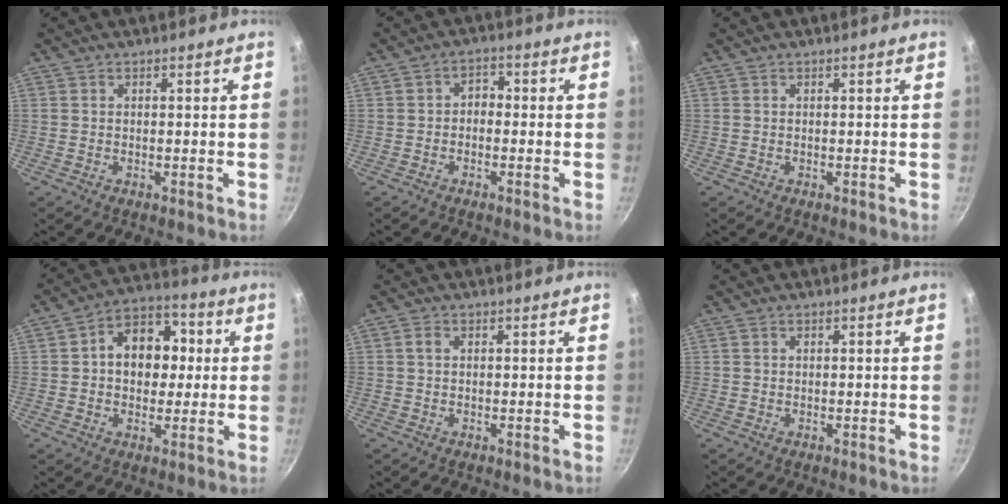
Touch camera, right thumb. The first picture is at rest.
{"total": 2.7, "force": [-0.8, 2.1, 1.6], "torque": [-0.014, 0.016, -0.019]}
{"total": 0.0}
{"total": 12.6, "force": [1.4, 9.5, 8.2], "torque": [-0.077, 0.023, 0.006]}
{"total": 1.3, "force": [0.3, 1.0, 0.9], "torque": [-0.013, 0.004, 0.003]}
{"total": 0.0}